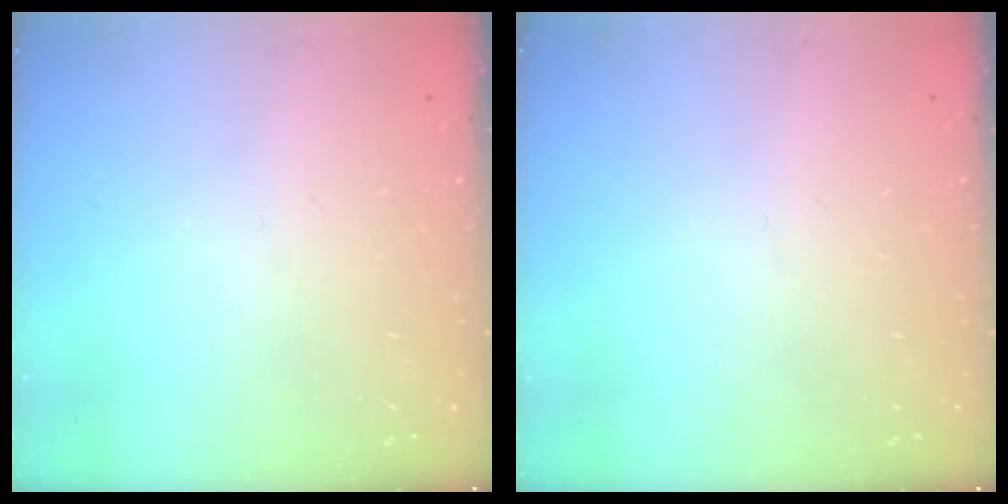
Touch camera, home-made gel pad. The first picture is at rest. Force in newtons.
{"total": 0.0}